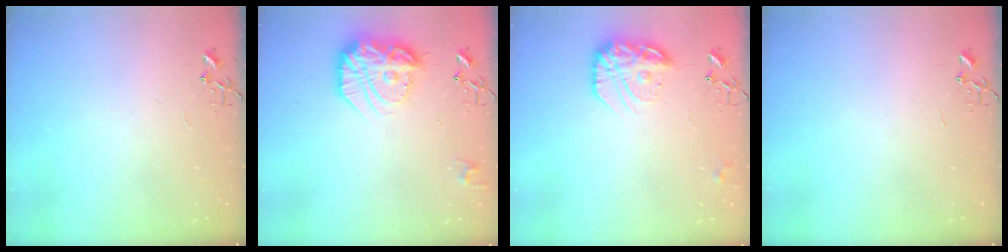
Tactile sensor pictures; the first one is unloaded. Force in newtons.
{"total": 20.4, "press": 20.3, "slide": 1.8}
{"total": 14.9, "press": 14.9, "slide": 0.7}
{"total": 0.0}